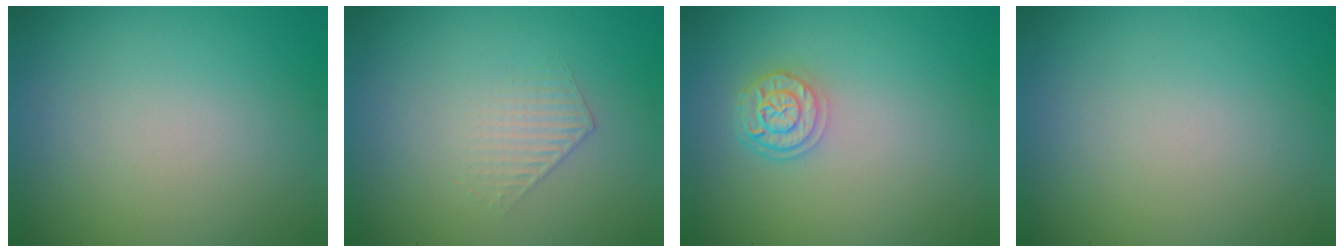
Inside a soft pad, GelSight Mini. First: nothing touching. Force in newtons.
{"total": 1.0, "press": 0.4, "slide": 0.9}
{"total": 2.3, "press": 1.9, "slide": 1.3}
{"total": 0.0}